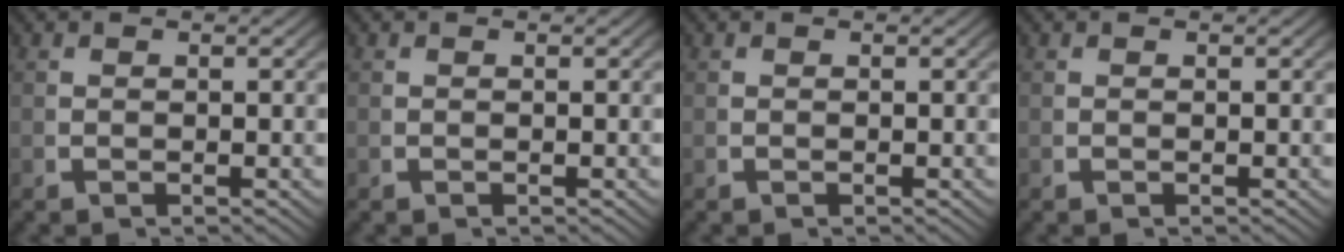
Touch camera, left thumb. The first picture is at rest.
{"total": 0.0}
{"total": 0.0}
{"total": 0.0}